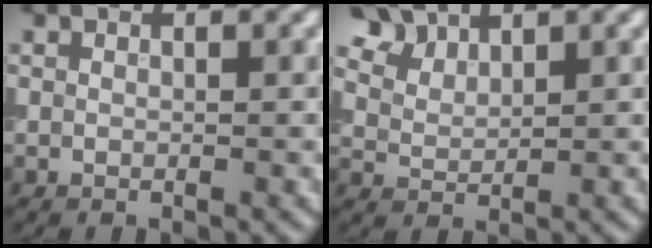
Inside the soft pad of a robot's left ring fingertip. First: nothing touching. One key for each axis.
{"total": 4.0, "fx": 3.3, "fy": 1.8, "fz": 1.3, "tx": -0.044, "ty": -0.002, "tz": 0.079}